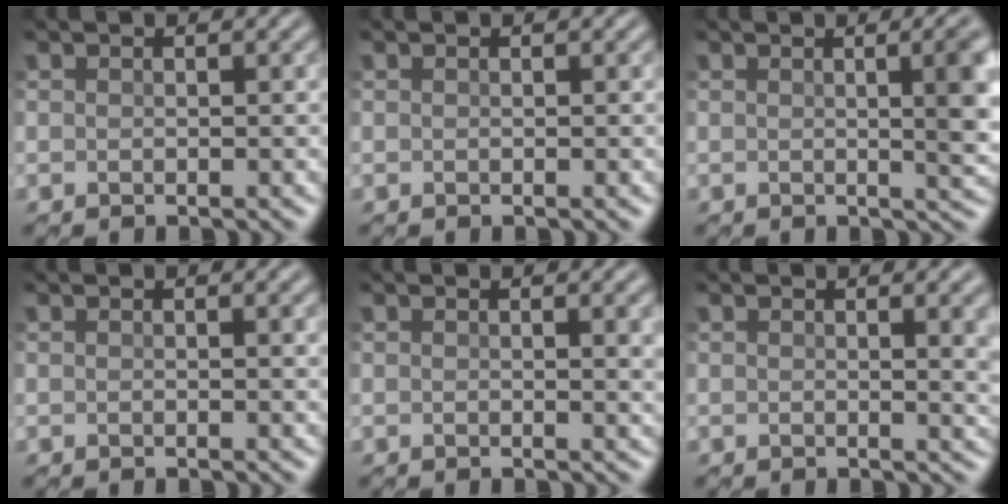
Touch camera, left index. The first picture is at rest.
{"total": 0.0}
{"total": 4.4, "force": [0.4, 1.4, 4.2], "torque": [-0.064, -0.002, 0.010]}
{"total": 0.5, "force": [0.3, 0.1, 0.5], "torque": [-0.011, 0.001, 0.005]}
{"total": 2.0, "force": [0.7, 0.9, 1.6], "torque": [-0.029, -0.002, 0.010]}
{"total": 3.2, "force": [0.6, 1.7, 2.6], "torque": [-0.036, -0.011, 0.018]}